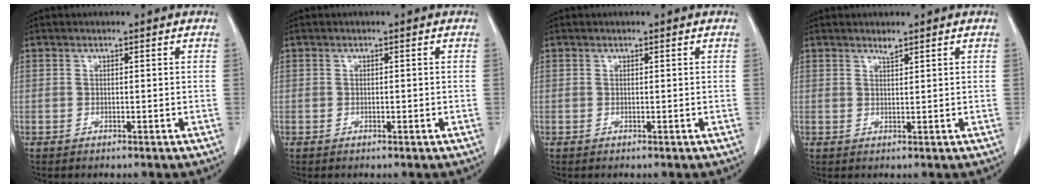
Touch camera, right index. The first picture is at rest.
{"total": 0.7, "force": [-0.2, 0.3, 0.6], "torque": [-0.012, 0.001, -0.002]}
{"total": 0.0}
{"total": 1.2, "force": [1.0, 0.2, 0.6], "torque": [-0.013, -0.001, 0.023]}